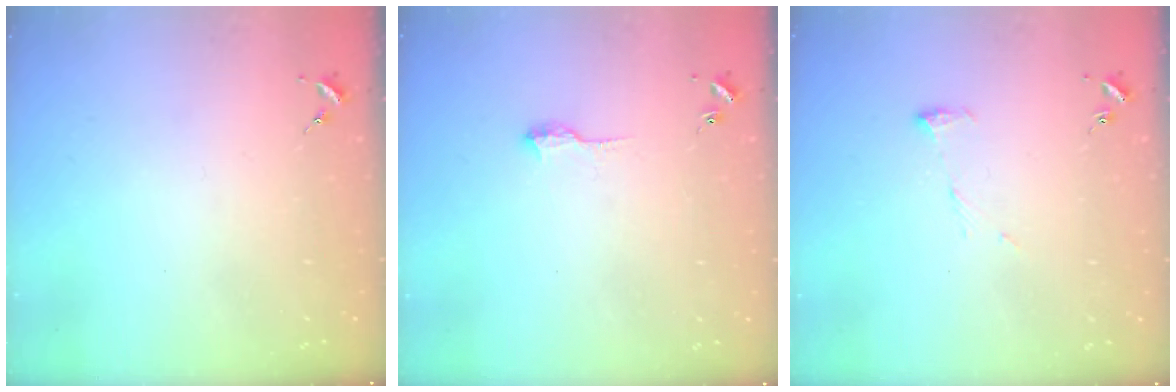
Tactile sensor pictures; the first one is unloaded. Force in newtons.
{"total": 5.9, "press": 5.8, "slide": 0.6}
{"total": 6.8, "press": 6.8, "slide": 0.7}